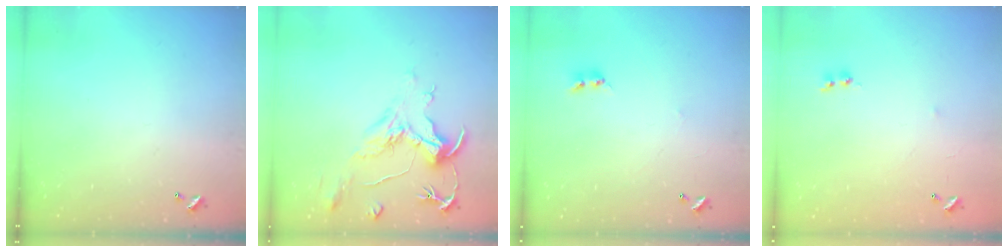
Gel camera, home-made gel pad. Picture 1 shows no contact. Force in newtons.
{"total": 2.3, "press": 1.8, "slide": 1.3}
{"total": 2.2, "press": 2.2, "slide": 0.4}
{"total": 5.7, "press": 5.7, "slide": 0.7}